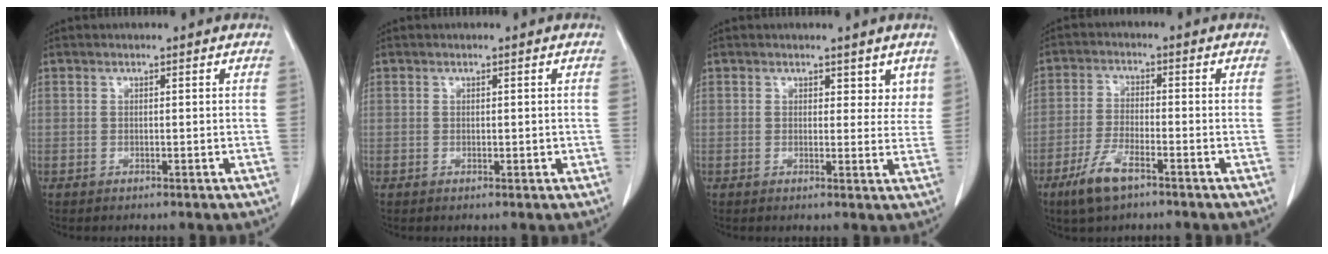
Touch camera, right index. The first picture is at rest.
{"total": 0.7, "force": [0.1, 0.5, 0.5], "torque": [-0.004, 0.000, 0.004]}
{"total": 3.2, "force": [2.1, 1.9, 1.5], "torque": [0.002, -0.006, 0.024]}
{"total": 6.5, "force": [-4.2, 1.5, 4.7], "torque": [-0.105, -0.009, -0.075]}